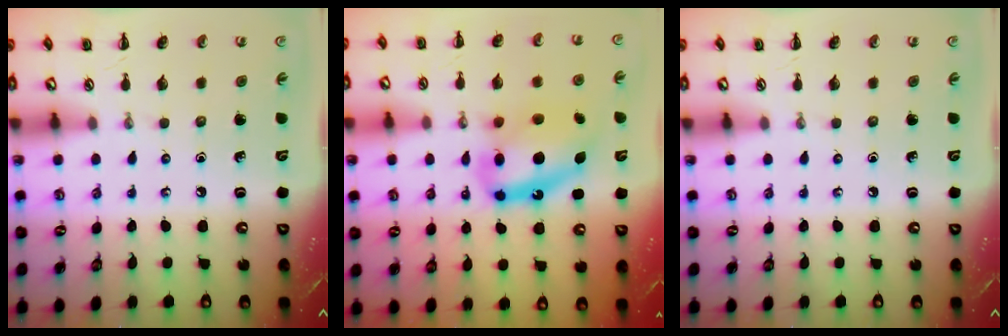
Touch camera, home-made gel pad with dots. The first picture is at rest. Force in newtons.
{"total": 14.1, "press": 13.6, "slide": 3.4}
{"total": 0.0}